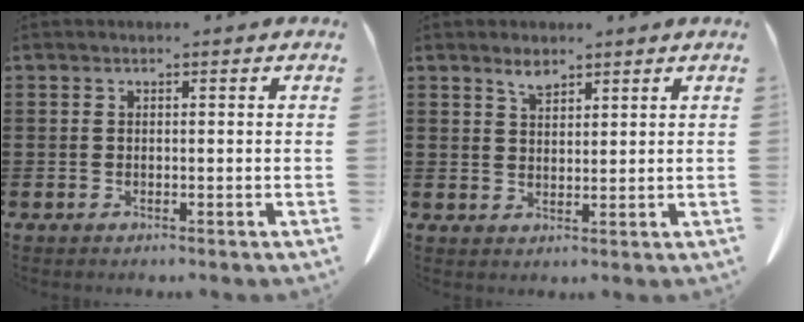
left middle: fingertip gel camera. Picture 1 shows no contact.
{"total": 2.5, "force": [2.1, 0.9, 1.0], "torque": [-0.016, -0.005, 0.039]}